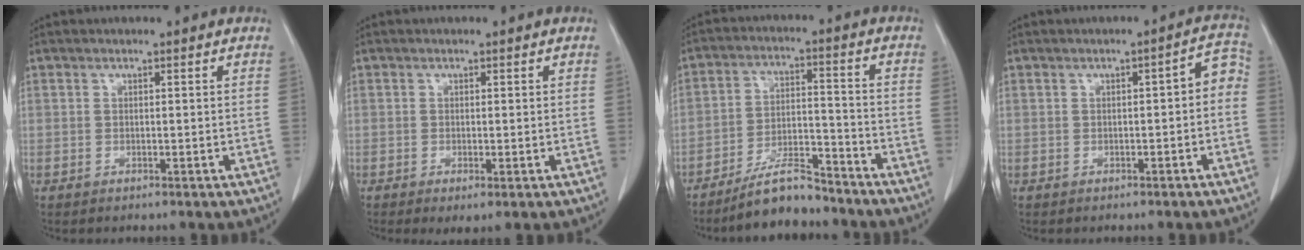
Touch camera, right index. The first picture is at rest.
{"total": 1.8, "force": [-0.6, 0.5, 1.6], "torque": [-0.026, -0.006, -0.005]}
{"total": 8.8, "force": [-7.7, 1.9, 3.7], "torque": [-0.067, 0.002, -0.137]}
{"total": 3.8, "force": [-0.7, 1.4, 3.5], "torque": [-0.037, 0.025, -0.012]}